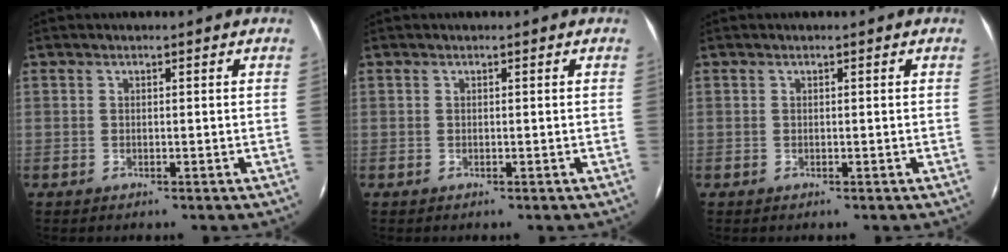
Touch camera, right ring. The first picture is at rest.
{"total": 0.0}
{"total": 0.0}